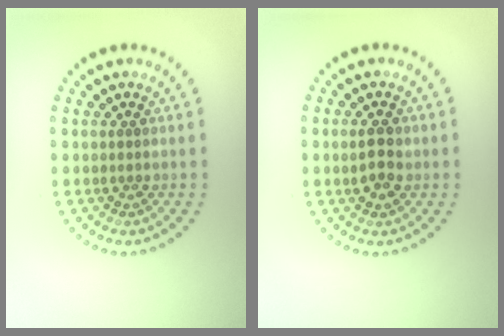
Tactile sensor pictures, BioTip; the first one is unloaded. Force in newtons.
{"total": 2.4, "press": 2.4, "slide": 0.2}